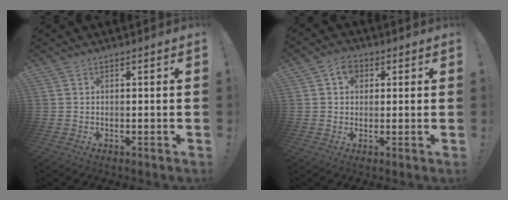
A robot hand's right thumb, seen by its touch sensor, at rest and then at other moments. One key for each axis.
{"total": 4.9, "fx": 1.4, "fy": 4.0, "fz": 2.4, "tx": -0.032, "ty": 0.002, "tz": 0.025}